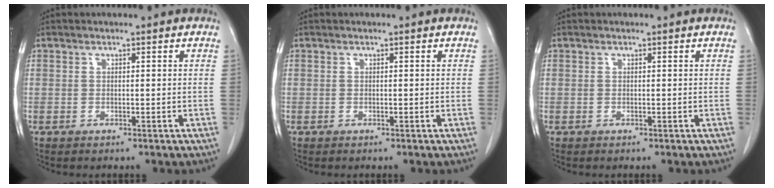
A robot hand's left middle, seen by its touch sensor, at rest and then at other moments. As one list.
[{"total": 0.0}, {"total": 0.0}]